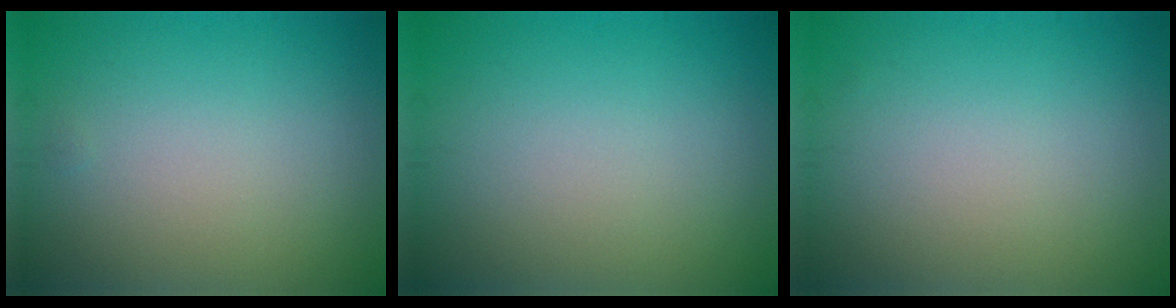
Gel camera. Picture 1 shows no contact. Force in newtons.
{"total": 0.0}
{"total": 0.0}